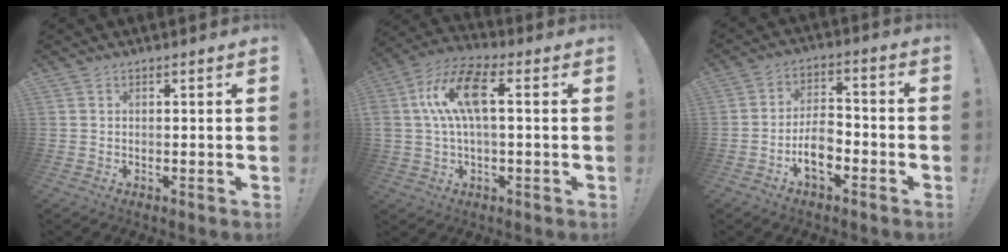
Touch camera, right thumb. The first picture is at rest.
{"total": 13.8, "force": [1.8, 6.5, 12.0], "torque": [-0.239, 0.016, 0.032]}
{"total": 9.1, "force": [-4.3, 4.9, 6.4], "torque": [-0.125, 0.017, -0.077]}